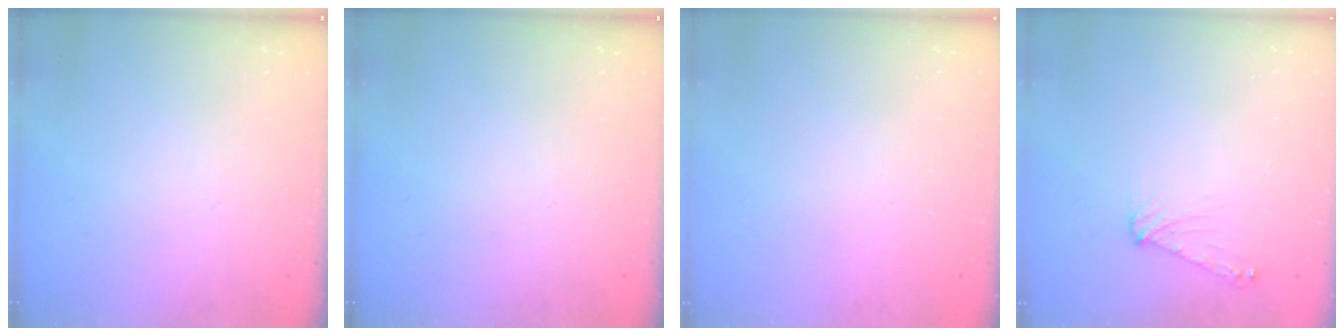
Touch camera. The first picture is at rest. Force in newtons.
{"total": 0.0}
{"total": 0.0}
{"total": 6.7, "press": 6.6, "slide": 1.1}